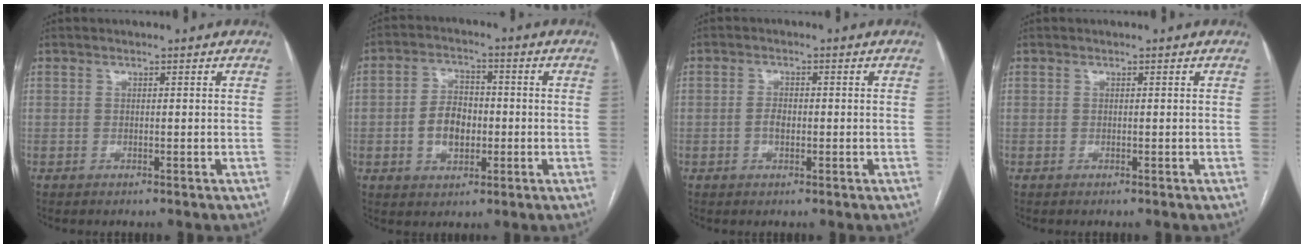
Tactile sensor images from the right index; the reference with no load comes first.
{"total": 6.8, "force": [-1.1, 4.5, 5.0], "torque": [-0.097, 0.014, -0.017]}
{"total": 2.1, "force": [-0.4, 1.2, 1.6], "torque": [-0.029, 0.004, -0.007]}
{"total": 0.0}